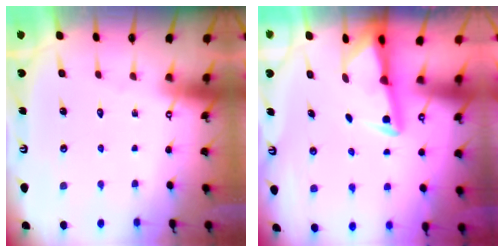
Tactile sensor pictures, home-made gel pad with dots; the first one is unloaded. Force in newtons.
{"total": 2.9, "press": 2.8, "slide": 0.6}